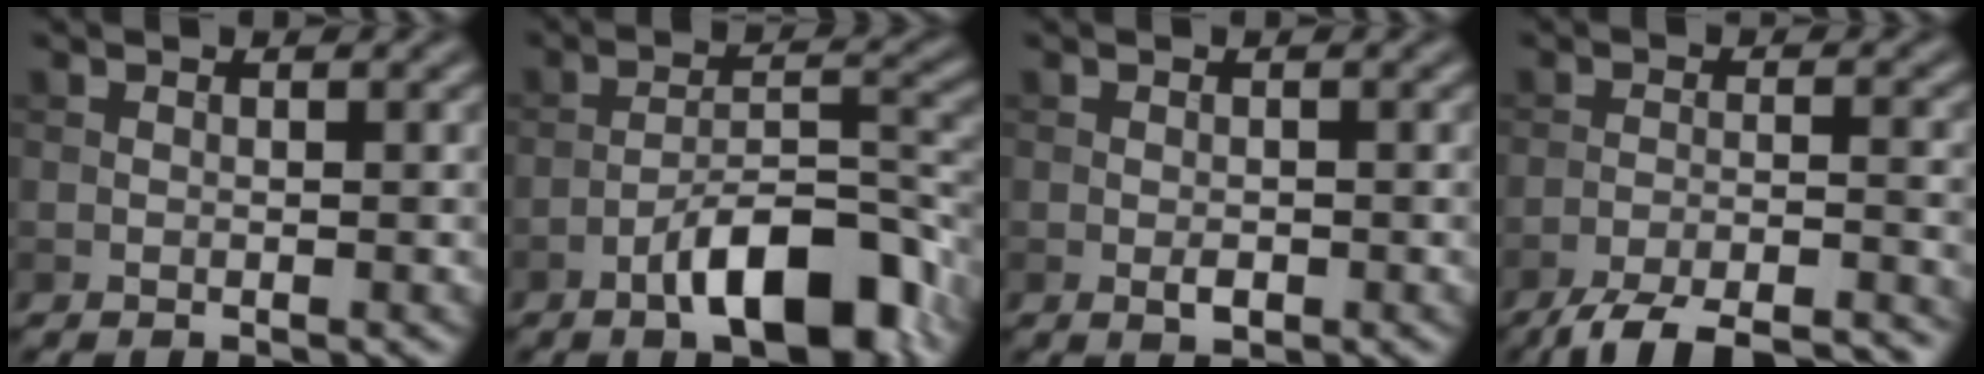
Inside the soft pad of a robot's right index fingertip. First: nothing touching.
{"total": 8.8, "force": [-5.0, 2.9, 6.6], "torque": [-0.100, 0.017, -0.084]}
{"total": 1.3, "force": [-0.4, 0.7, 1.0], "torque": [-0.015, 0.000, -0.007]}
{"total": 9.1, "force": [-8.0, 1.8, 4.0], "torque": [-0.066, -0.013, -0.121]}